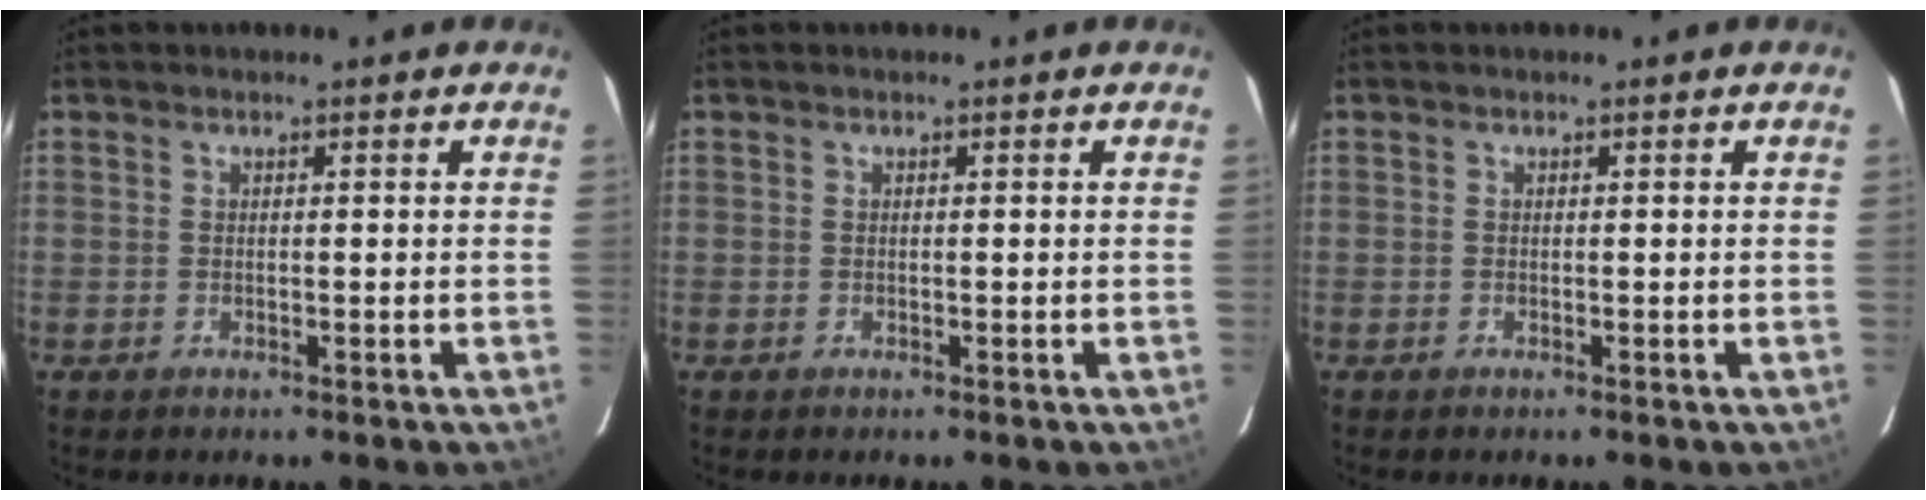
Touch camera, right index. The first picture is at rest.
{"total": 0.0}
{"total": 0.0}